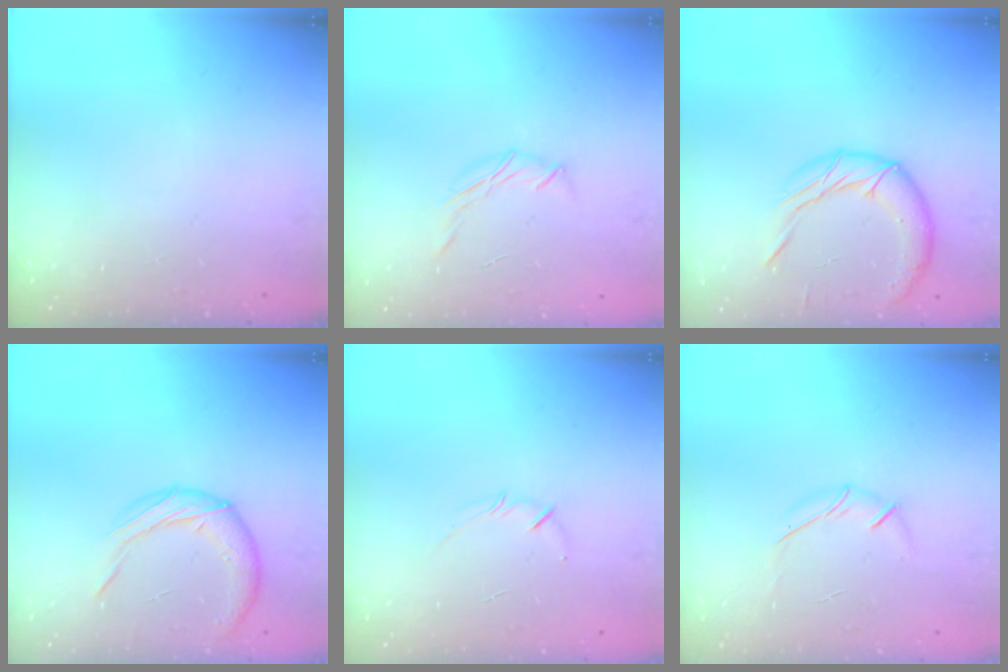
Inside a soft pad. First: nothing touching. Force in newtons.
{"total": 6.5, "press": 6.5, "slide": 0.9}
{"total": 12.8, "press": 12.8, "slide": 0.9}
{"total": 10.4, "press": 10.4, "slide": 0.3}
{"total": 2.5, "press": 2.4, "slide": 0.4}
{"total": 6.3, "press": 6.2, "slide": 1.4}